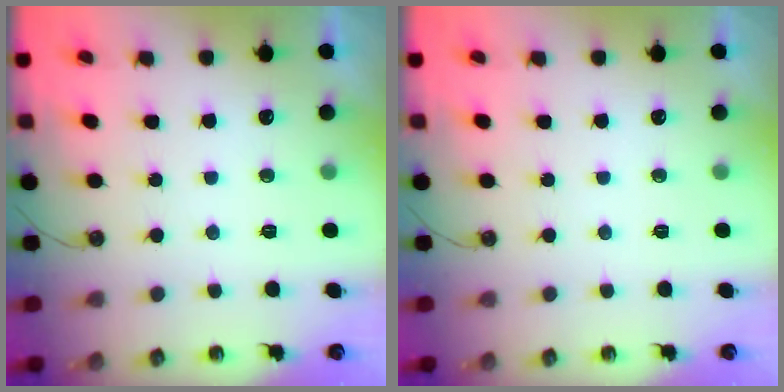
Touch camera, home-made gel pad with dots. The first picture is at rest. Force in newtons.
{"total": 0.0}